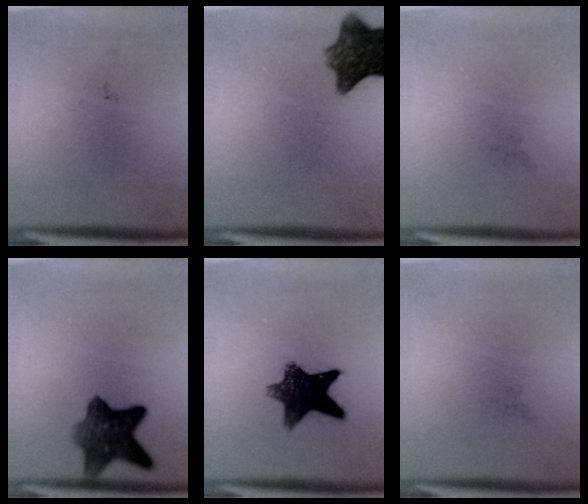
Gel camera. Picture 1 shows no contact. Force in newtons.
{"total": 9.0}
{"total": 0.0}
{"total": 7.7}
{"total": 10.2}
{"total": 0.0}